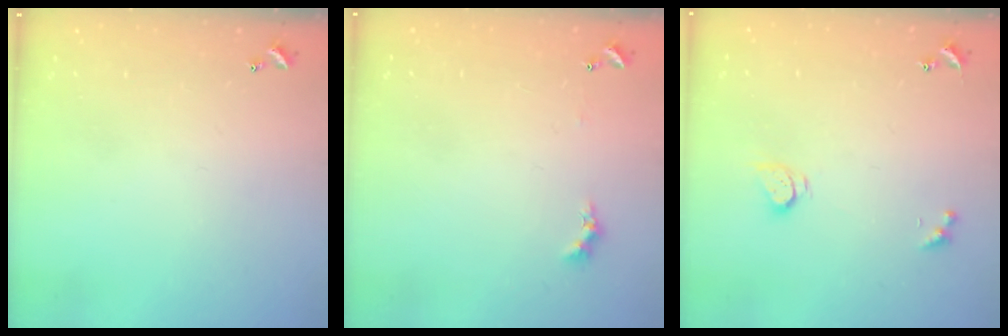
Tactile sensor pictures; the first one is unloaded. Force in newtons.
{"total": 0.6, "press": 0.4, "slide": 0.5}
{"total": 2.7, "press": 2.7, "slide": 0.3}